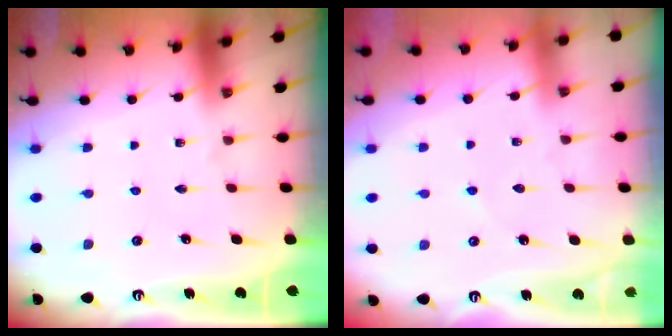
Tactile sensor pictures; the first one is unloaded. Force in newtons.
{"total": 1.8, "press": 1.8, "slide": 0.2}